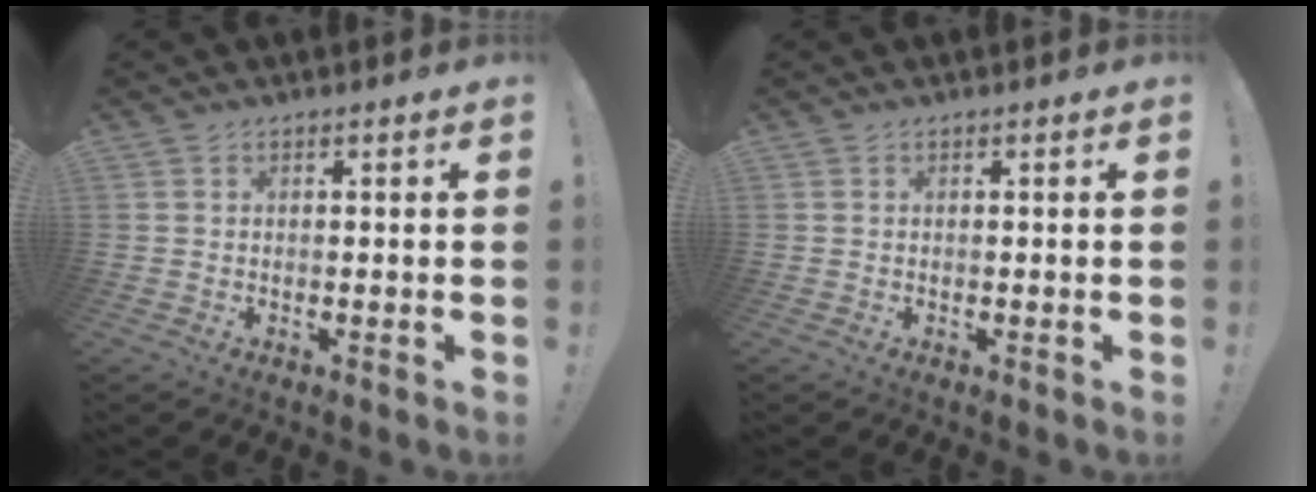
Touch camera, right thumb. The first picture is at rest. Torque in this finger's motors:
{"motor_torque": [-0.03, -0.03, 0.04, -0.02, 0.03]}